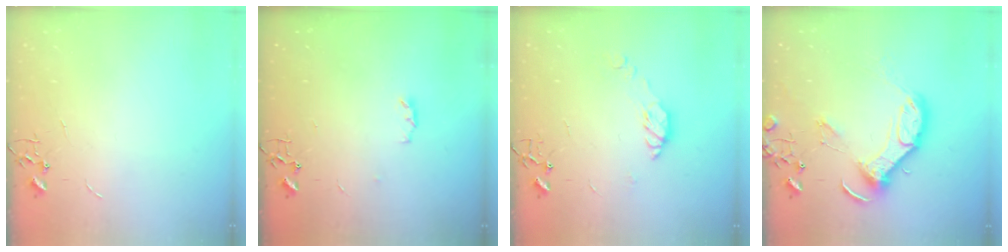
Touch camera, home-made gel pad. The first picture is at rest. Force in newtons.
{"total": 3.8, "press": 3.8, "slide": 0.6}
{"total": 7.6, "press": 7.6, "slide": 0.4}
{"total": 13.7, "press": 13.6, "slide": 1.7}